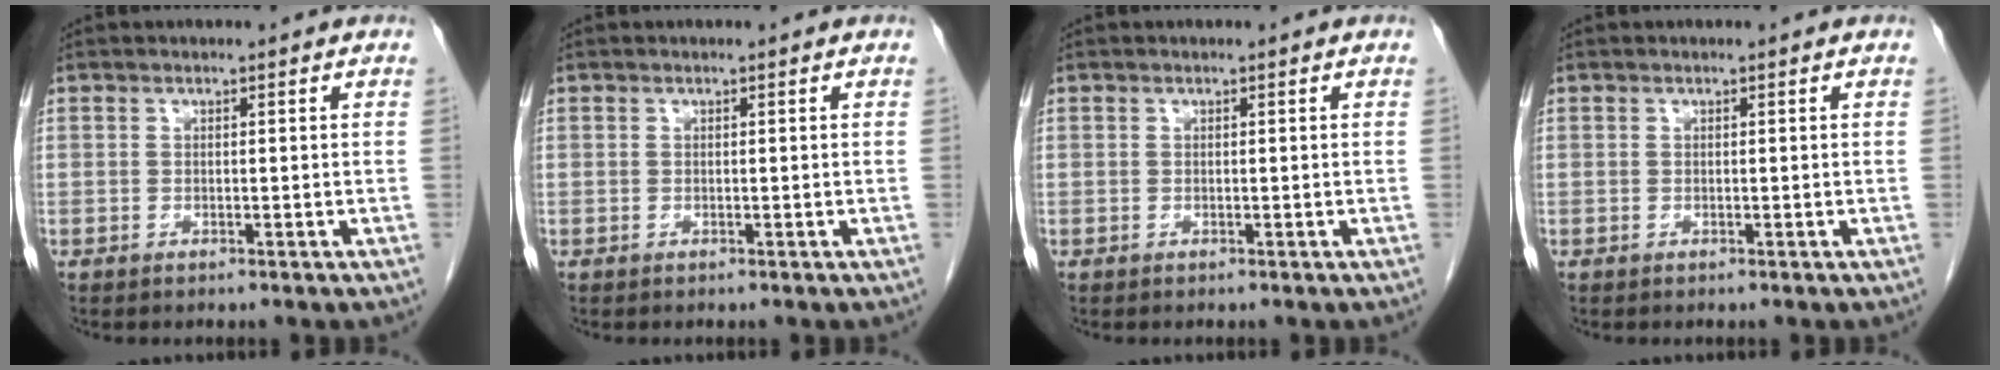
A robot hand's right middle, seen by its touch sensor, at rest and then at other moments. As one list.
[{"total": 0.0}, {"total": 0.0}, {"total": 0.0}]